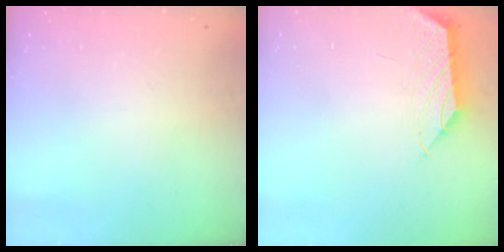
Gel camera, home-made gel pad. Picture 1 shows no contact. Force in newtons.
{"total": 1.1, "press": 1.0, "slide": 0.4}